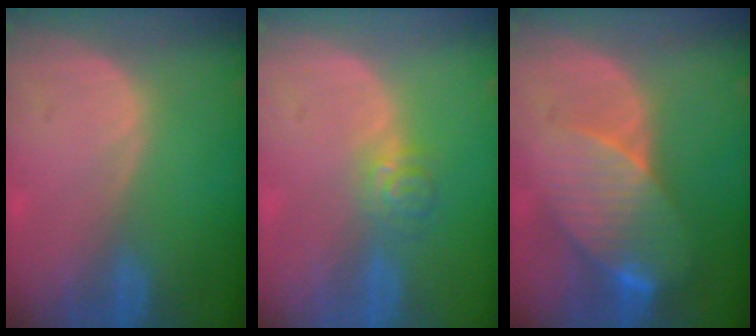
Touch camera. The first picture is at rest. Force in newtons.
{"total": 3.6, "press": 3.5, "slide": 1.0}
{"total": 8.2, "press": 7.6, "slide": 3.1}